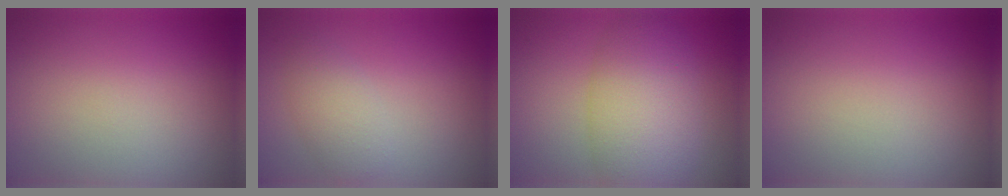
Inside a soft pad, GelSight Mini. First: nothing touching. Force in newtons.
{"total": 2.5, "press": 2.5, "slide": 0.0}
{"total": 7.3, "press": 7.3, "slide": 0.5}
{"total": 0.0}